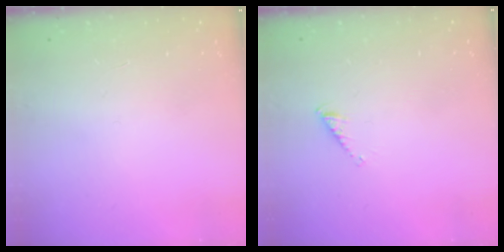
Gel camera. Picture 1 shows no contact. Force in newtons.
{"total": 2.8, "press": 2.8, "slide": 0.5}